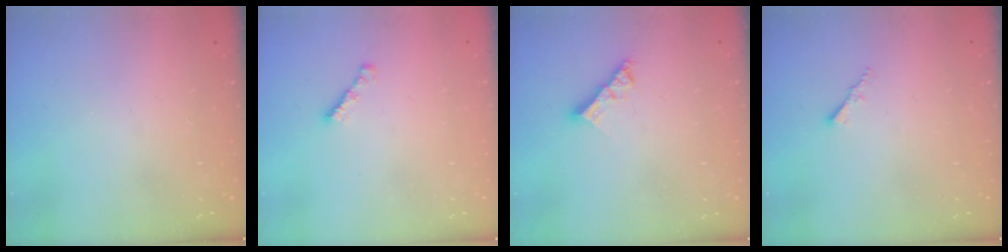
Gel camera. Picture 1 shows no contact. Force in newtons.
{"total": 1.9, "press": 1.9, "slide": 0.5}
{"total": 6.6, "press": 6.6, "slide": 0.6}
{"total": 1.5, "press": 1.5, "slide": 0.4}